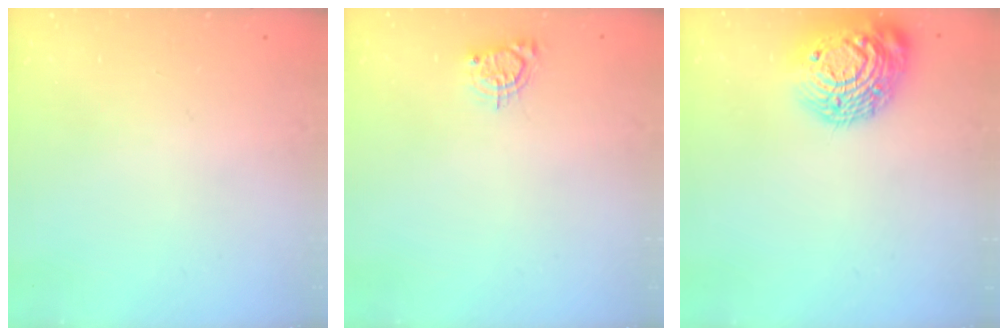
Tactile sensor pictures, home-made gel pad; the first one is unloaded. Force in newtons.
{"total": 4.3, "press": 4.2, "slide": 0.4}
{"total": 18.0, "press": 18.0, "slide": 0.9}